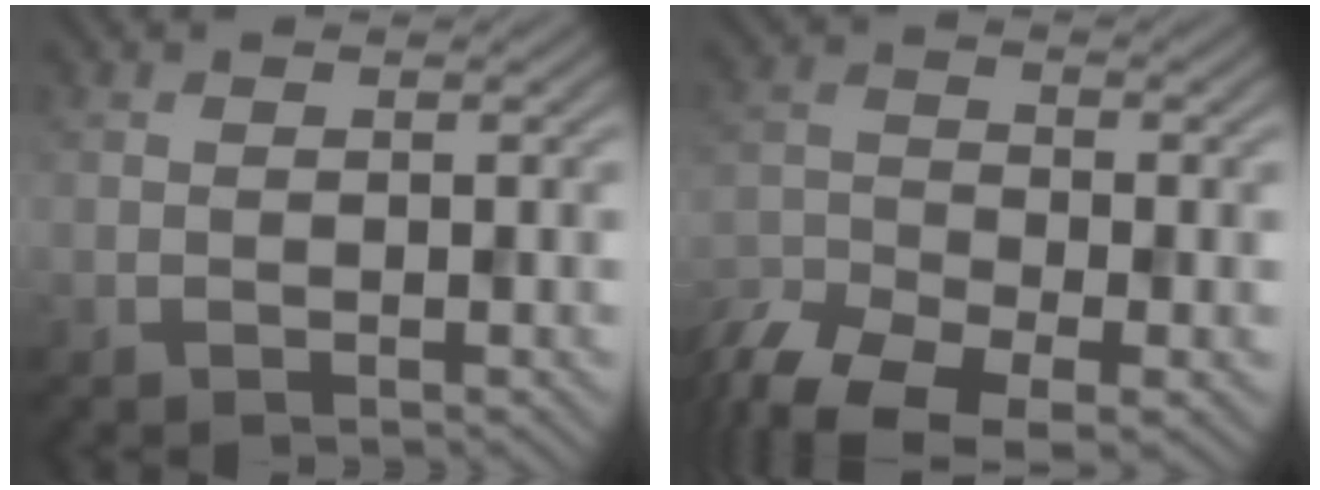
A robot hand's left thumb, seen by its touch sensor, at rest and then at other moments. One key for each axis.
{"total": 9.2, "fx": -6.9, "fy": 3.7, "fz": 4.9, "tx": -0.110, "ty": -0.020, "tz": -0.134}